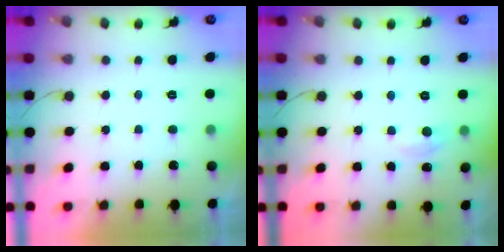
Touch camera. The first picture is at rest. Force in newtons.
{"total": 5.4, "press": 5.3, "slide": 0.7}